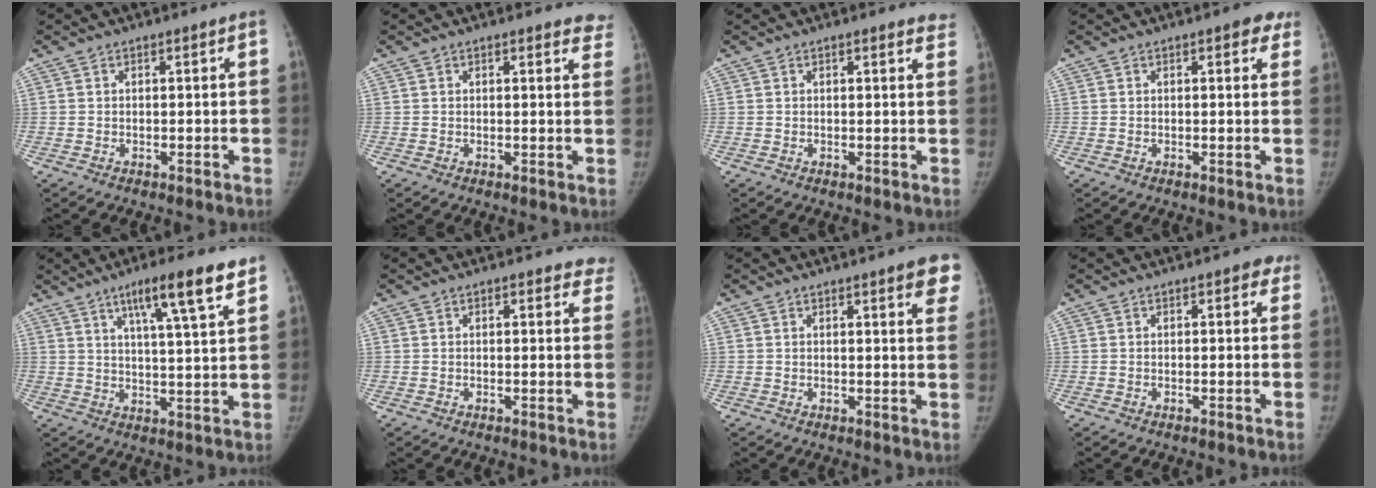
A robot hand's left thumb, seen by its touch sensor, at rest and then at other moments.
{"total": 5.3, "force": [4.7, 1.8, 1.5], "torque": [0.021, -0.018, 0.034]}
{"total": 3.6, "force": [3.2, 1.0, 1.4], "torque": [0.006, -0.008, 0.024]}
{"total": 3.7, "force": [2.1, 1.8, 2.5], "torque": [0.000, -0.003, 0.017]}
{"total": 11.9, "force": [7.2, 1.3, 9.3], "torque": [-0.141, -0.029, 0.111]}
{"total": 4.8, "force": [3.9, 2.2, 1.6], "torque": [0.025, -0.011, 0.031]}
{"total": 7.1, "force": [4.5, 1.5, 5.3], "torque": [-0.043, -0.015, 0.044]}
{"total": 2.3, "force": [1.1, 1.3, 1.5], "torque": [0.004, 0.001, 0.006]}